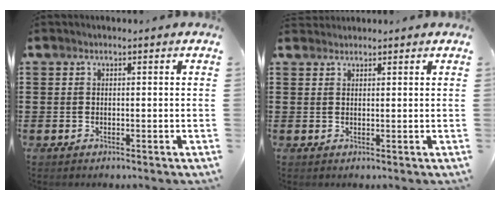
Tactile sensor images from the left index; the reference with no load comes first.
{"total": 1.3, "force": [1.3, 0.2, 0.0], "torque": [-0.003, 0.002, 0.025]}